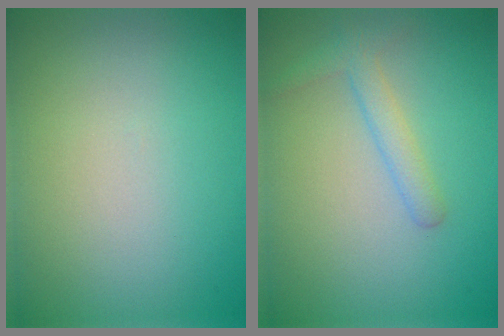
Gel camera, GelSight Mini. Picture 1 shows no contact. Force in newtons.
{"total": 2.0, "press": 1.9, "slide": 0.1}